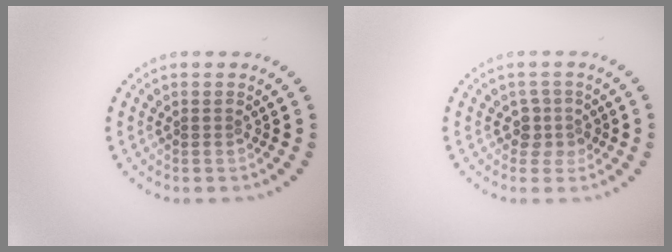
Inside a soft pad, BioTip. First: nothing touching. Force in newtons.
{"total": 1.8, "press": 1.5, "slide": 1.0}